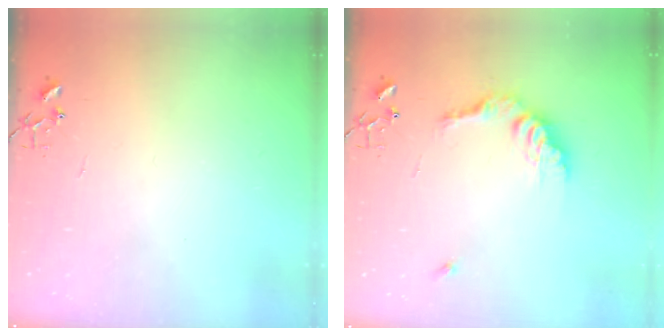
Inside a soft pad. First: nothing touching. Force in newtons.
{"total": 13.3, "press": 13.2, "slide": 1.1}